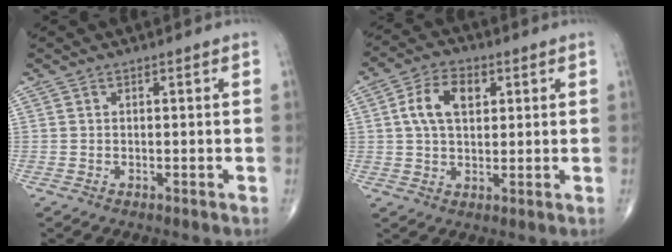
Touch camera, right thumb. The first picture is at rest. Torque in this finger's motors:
{"motor_torque": [0.95, 0.97, 0.77, 0.13, 0.07]}